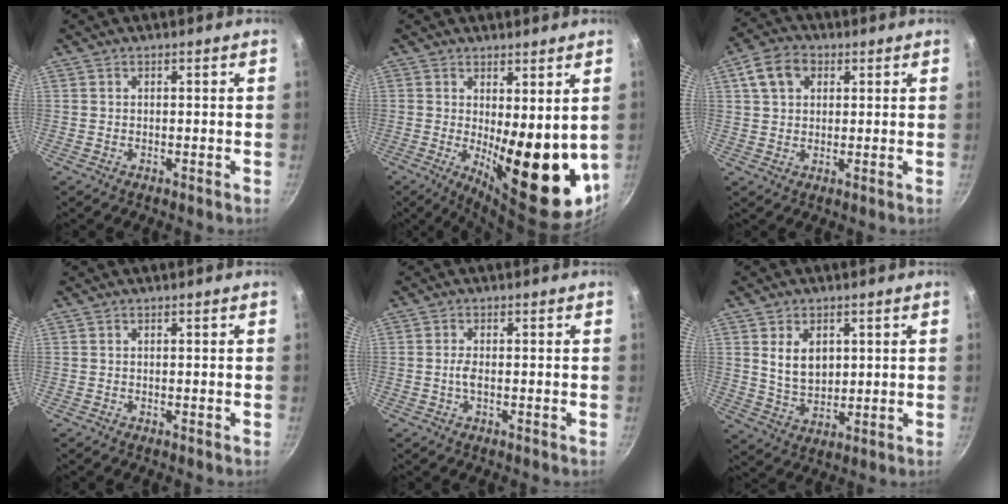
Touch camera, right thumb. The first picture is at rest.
{"total": 16.2, "force": [0.2, 6.0, 15.0], "torque": [-0.167, -0.034, 0.020]}
{"total": 7.5, "force": [2.6, 5.6, 4.3], "torque": [-0.064, 0.009, 0.039]}
{"total": 0.0}
{"total": 1.9, "force": [-0.3, 0.7, 1.7], "torque": [-0.042, 0.003, -0.010]}
{"total": 7.7, "force": [2.1, 5.3, 5.2], "torque": [-0.074, -0.018, 0.048]}